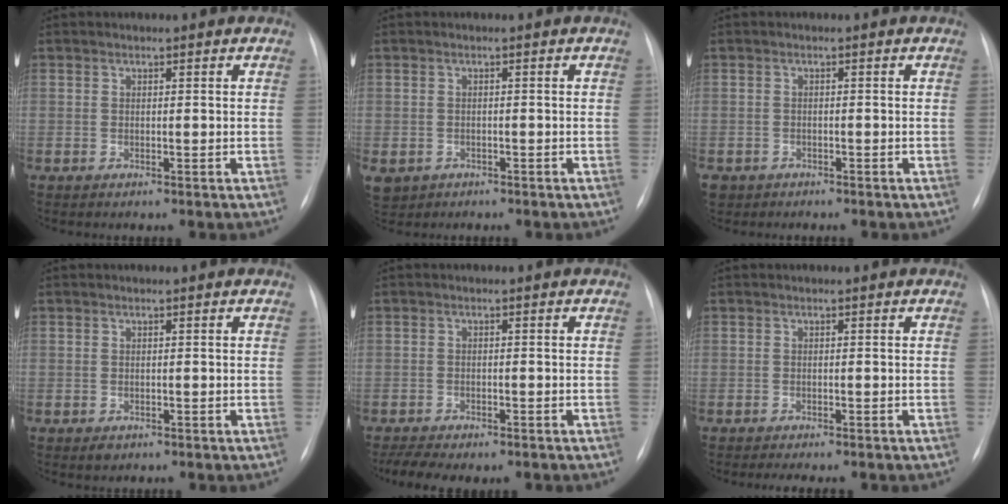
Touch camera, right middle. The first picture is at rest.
{"total": 4.7, "force": [-2.5, 3.8, 1.1], "torque": [-0.024, 0.000, -0.035]}
{"total": 3.2, "force": [-2.4, 2.1, 0.5], "torque": [-0.009, 0.000, -0.037]}
{"total": 1.0, "force": [-0.6, 0.7, 0.5], "torque": [-0.008, 0.000, -0.003]}
{"total": 6.7, "force": [-5.4, 2.2, 3.4], "torque": [-0.054, -0.001, -0.073]}
{"total": 4.4, "force": [-3.7, 1.0, 2.2], "torque": [-0.022, -0.005, -0.044]}